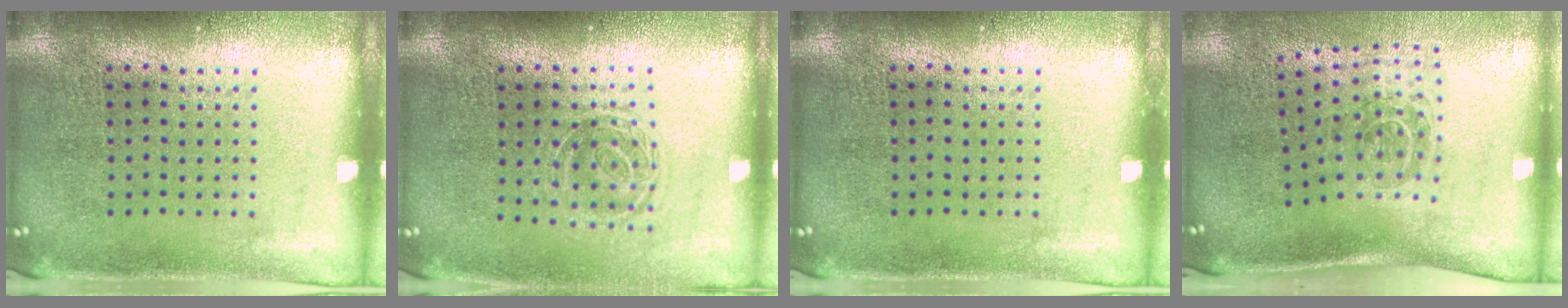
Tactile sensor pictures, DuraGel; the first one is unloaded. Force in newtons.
{"total": 1.3, "press": 1.0, "slide": 0.8}
{"total": 0.0}
{"total": 1.9, "press": 1.2, "slide": 1.5}